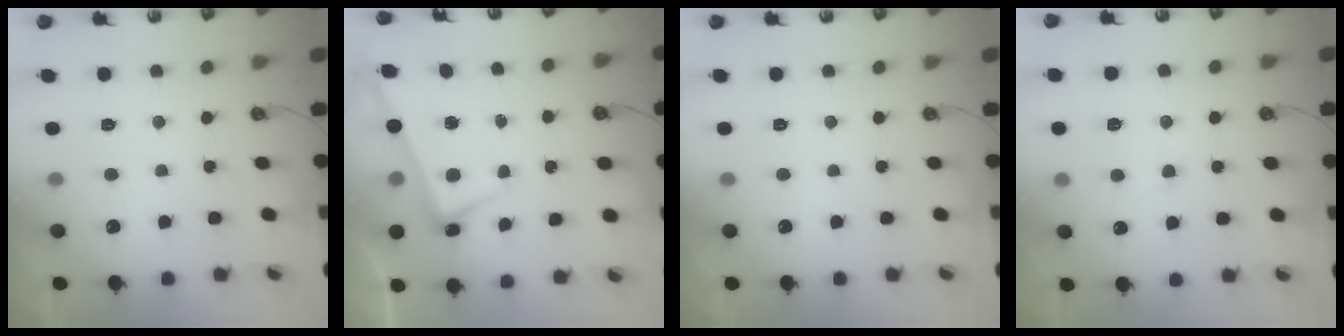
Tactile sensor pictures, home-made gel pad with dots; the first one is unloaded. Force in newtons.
{"total": 2.7, "press": 2.7, "slide": 0.4}
{"total": 0.0}
{"total": 0.9, "press": 0.7, "slide": 0.5}